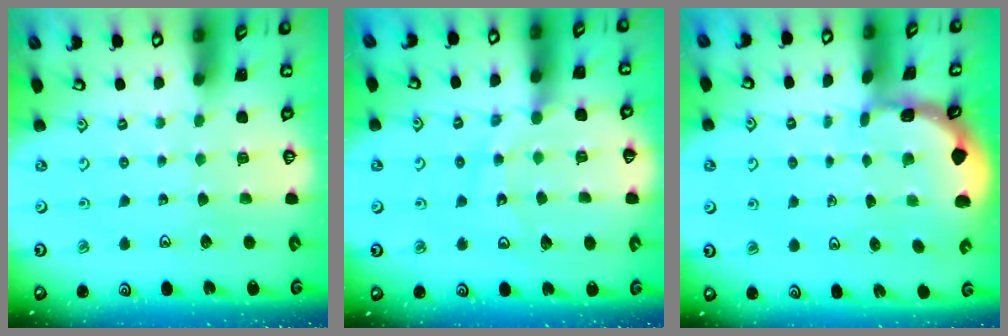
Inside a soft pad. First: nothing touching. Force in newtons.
{"total": 12.6, "press": 12.5, "slide": 1.6}
{"total": 1.2, "press": 1.2, "slide": 0.1}